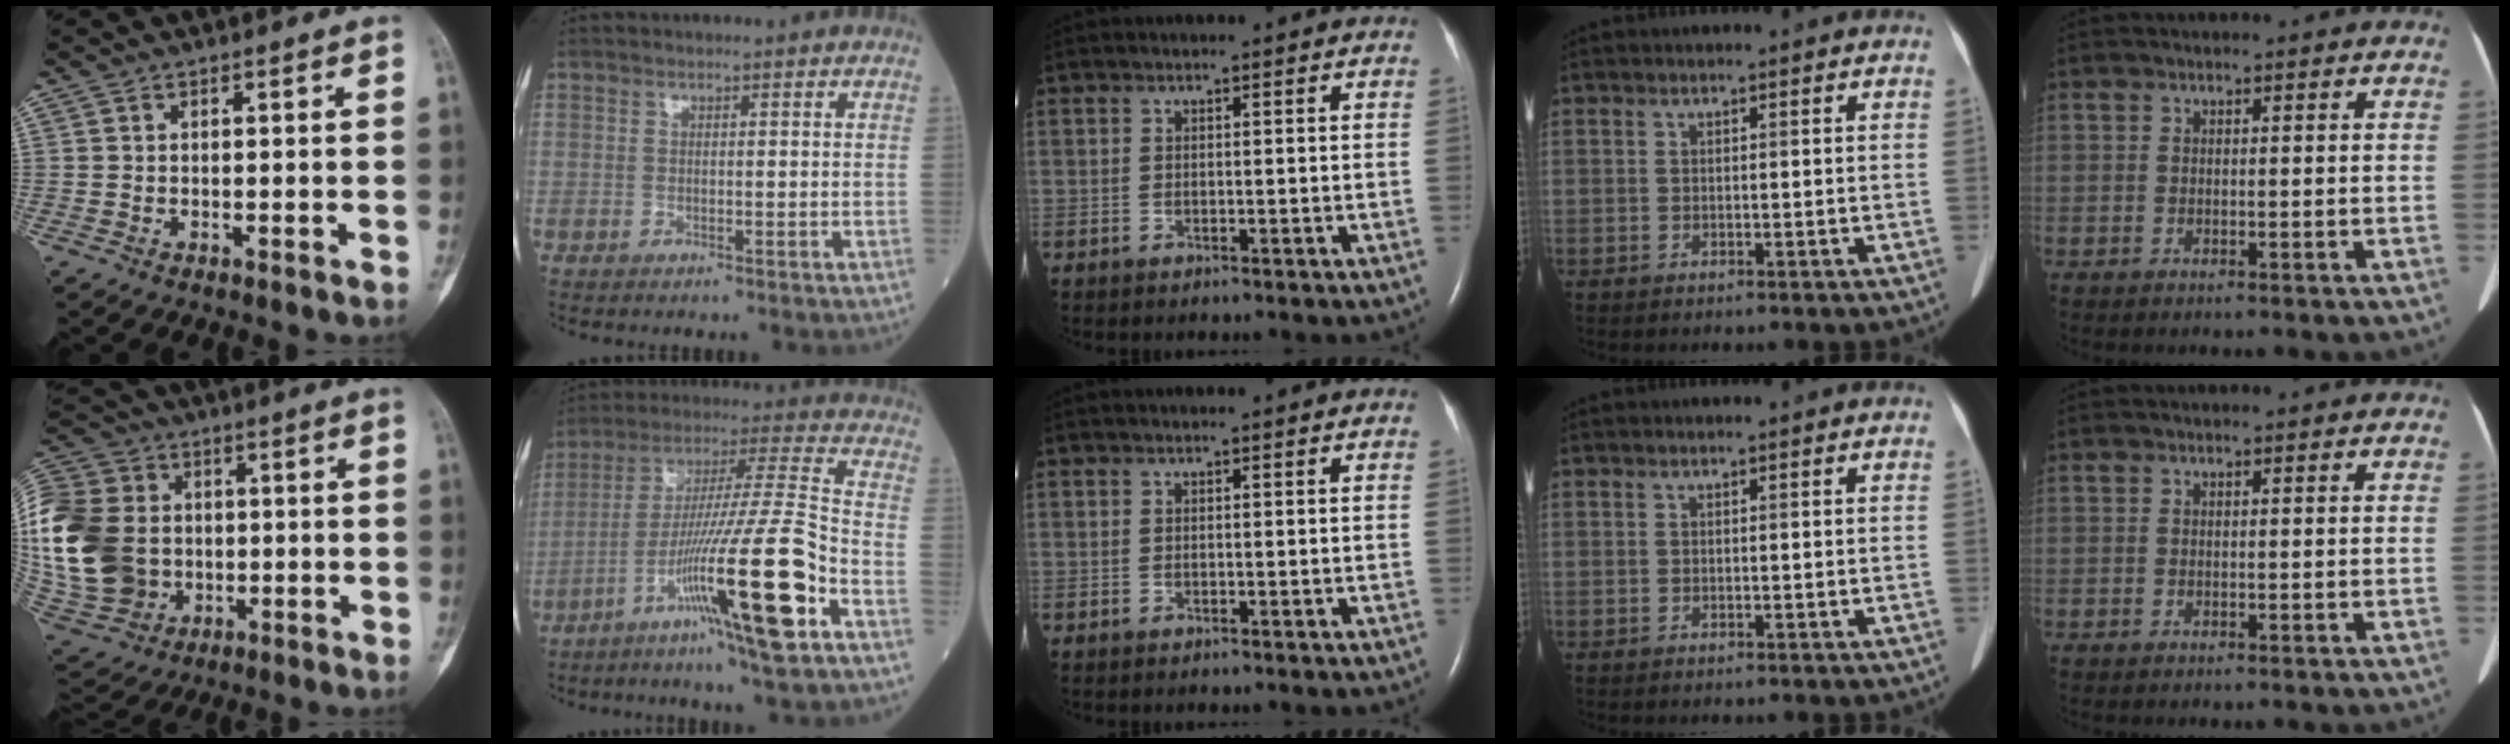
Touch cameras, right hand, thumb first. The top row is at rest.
{"thumb": {"total": 27.2, "force": [-0.5, 22.0, 16.0], "torque": [-0.382, 0.022, 0.008]}, "index": {"total": 20.0, "force": [-8.8, -0.5, 18.0], "torque": [-0.320, -0.022, -0.153]}}